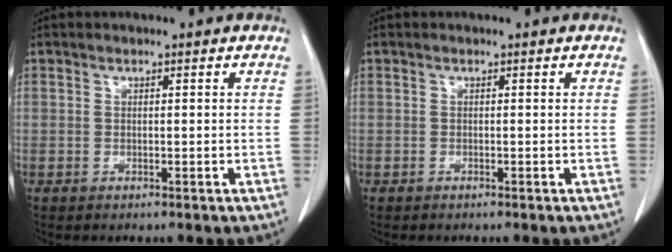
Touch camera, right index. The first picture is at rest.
{"total": 0.0}